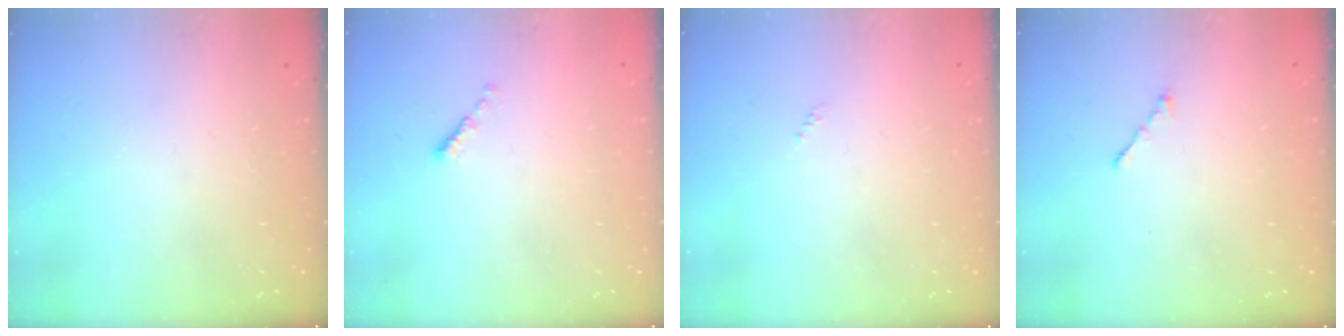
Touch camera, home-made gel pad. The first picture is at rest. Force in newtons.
{"total": 0.0}
{"total": 0.0}
{"total": 0.9, "press": 0.8, "slide": 0.2}